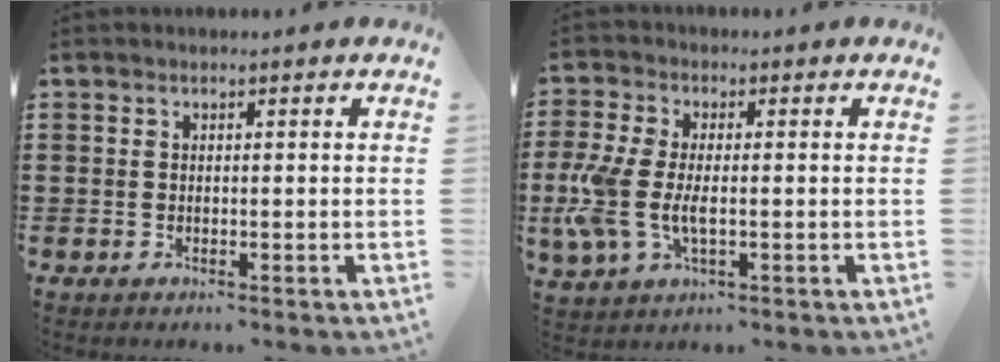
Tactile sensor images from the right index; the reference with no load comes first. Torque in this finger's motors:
{"motor_torque": [1.61, -0.53, 0.86, 0.21]}